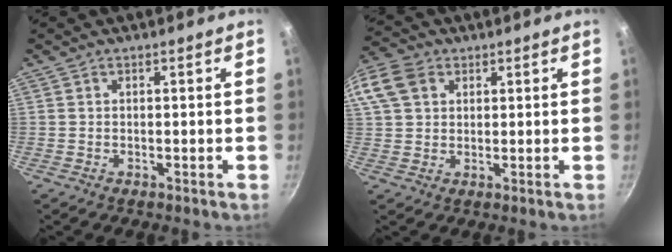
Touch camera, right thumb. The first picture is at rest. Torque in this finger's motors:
{"motor_torque": [-0.11, 0.54, 0.59, -0.56, 0.20]}